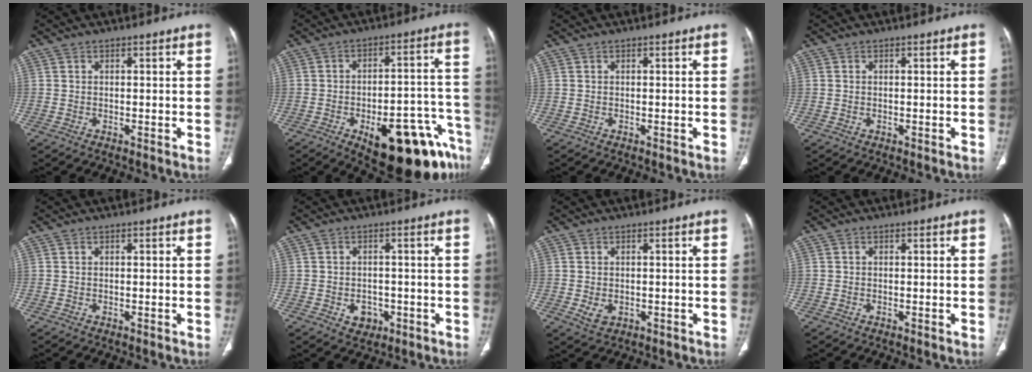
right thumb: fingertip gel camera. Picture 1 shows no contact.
{"total": 20.9, "force": [-11.5, 7.9, 15.6], "torque": [-0.130, 0.074, -0.147]}
{"total": 0.0}
{"total": 0.0}
{"total": 0.0}
{"total": 3.9, "force": [-1.4, 3.1, 1.9], "torque": [-0.012, 0.007, -0.010]}
{"total": 2.9, "force": [-0.5, 2.1, 1.8], "torque": [-0.033, -0.001, 0.000]}
{"total": 0.0}